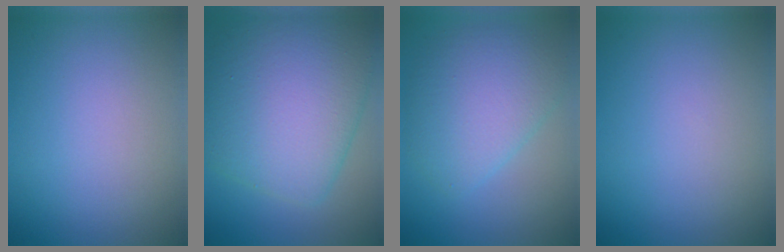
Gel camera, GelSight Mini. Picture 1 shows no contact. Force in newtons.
{"total": 10.3, "press": 10.3, "slide": 0.2}
{"total": 5.5, "press": 5.5, "slide": 0.2}
{"total": 0.0}